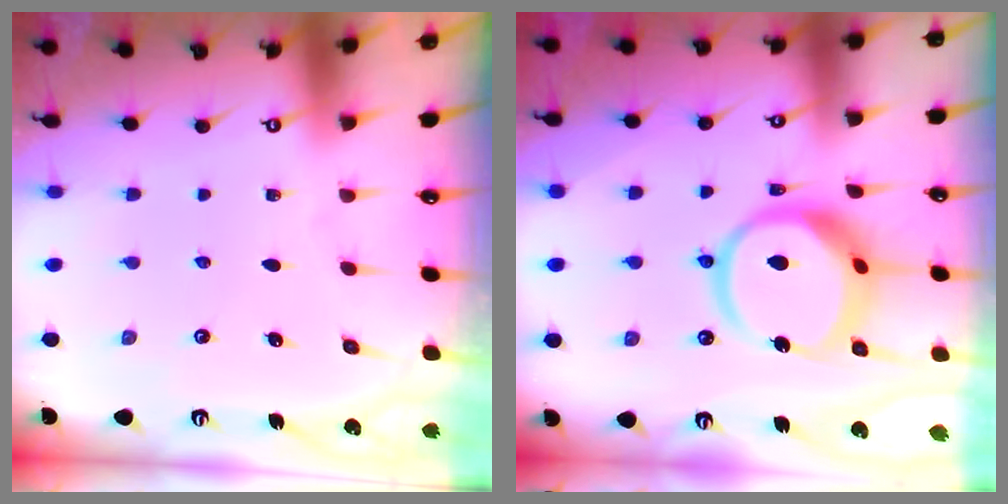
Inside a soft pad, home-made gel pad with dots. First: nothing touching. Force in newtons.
{"total": 14.0, "press": 13.9, "slide": 1.3}